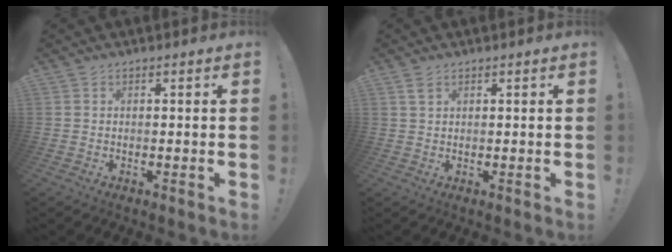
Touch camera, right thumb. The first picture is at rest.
{"total": 2.2, "force": [1.2, 1.0, 1.5], "torque": [-0.028, -0.001, 0.022]}